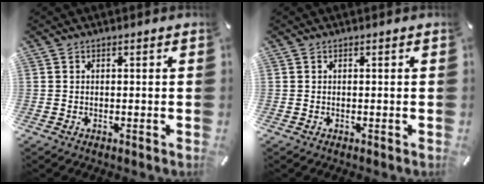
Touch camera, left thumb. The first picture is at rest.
{"total": 0.0}